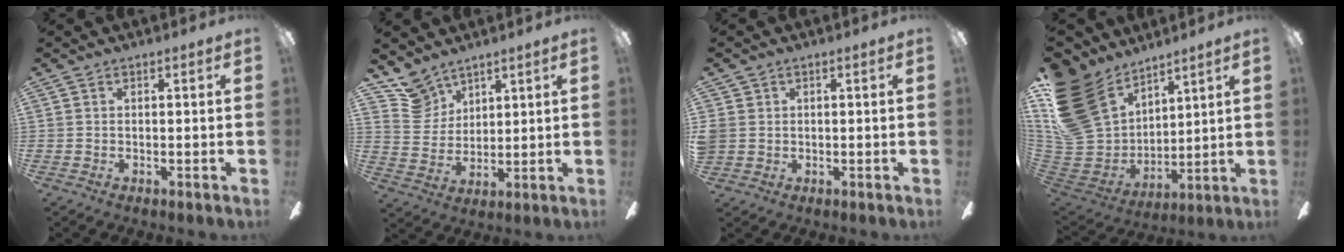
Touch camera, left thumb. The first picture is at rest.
{"total": 9.3, "force": [7.5, 5.4, 1.3], "torque": [-0.040, -0.040, 0.148]}
{"total": 2.5, "force": [0.5, 2.4, 0.6], "torque": [-0.014, 0.006, 0.010]}
{"total": 24.0, "force": [12.0, 17.0, 12.0], "torque": [-0.261, -0.065, 0.243]}